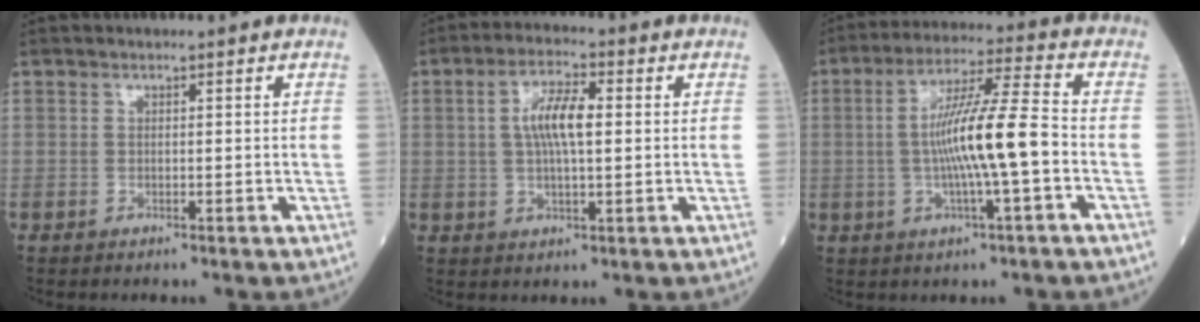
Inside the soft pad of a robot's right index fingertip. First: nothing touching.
{"total": 6.8, "force": [1.0, 1.8, 6.5], "torque": [-0.128, 0.012, 0.019]}
{"total": 11.2, "force": [-1.6, 0.1, 11.1], "torque": [-0.202, 0.009, -0.034]}